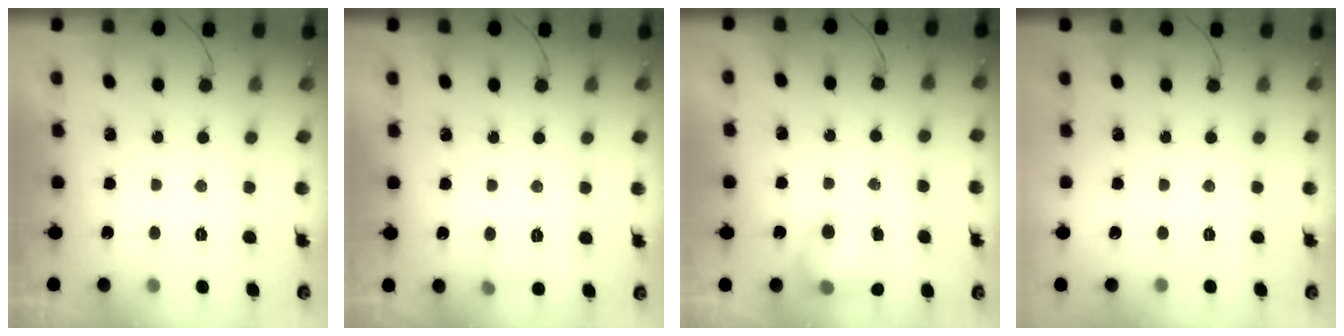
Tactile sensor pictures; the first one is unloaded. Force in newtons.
{"total": 4.3, "press": 4.1, "slide": 1.1}
{"total": 8.0, "press": 8.0, "slide": 0.6}
{"total": 0.0}